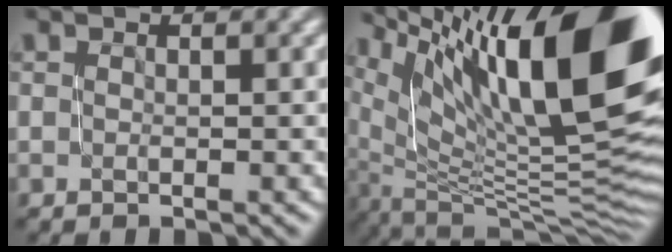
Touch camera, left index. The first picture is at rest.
{"total": 18.4, "force": [8.1, 6.0, 15.3], "torque": [-0.224, 0.035, 0.149]}